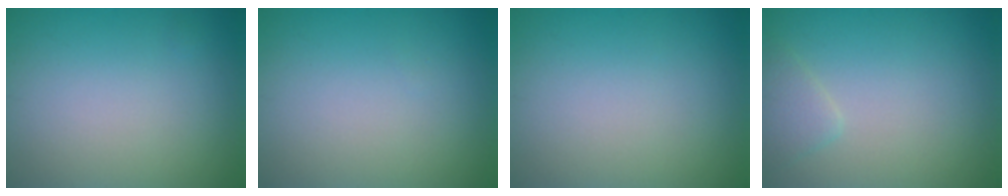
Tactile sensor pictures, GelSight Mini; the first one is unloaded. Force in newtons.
{"total": 0.0}
{"total": 0.0}
{"total": 1.6, "press": 1.6, "slide": 0.2}